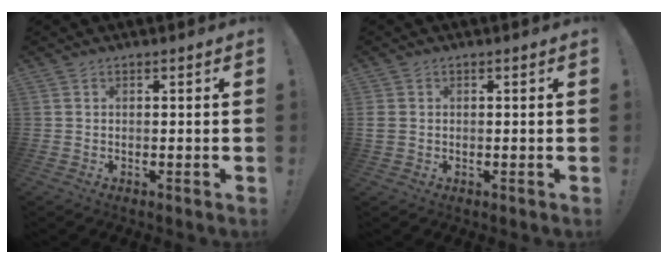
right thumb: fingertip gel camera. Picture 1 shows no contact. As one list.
[{"total": 2.4, "force": [0.1, 2.0, 1.2], "torque": [-0.035, 0.006, 0.004]}]